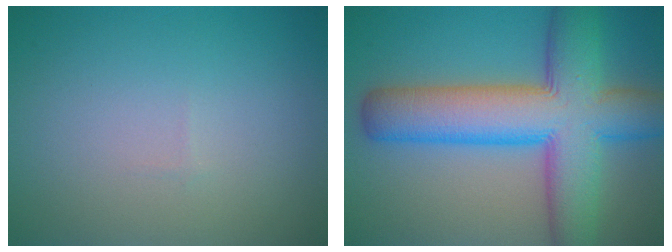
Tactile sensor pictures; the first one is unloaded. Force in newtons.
{"total": 11.8, "press": 11.8, "slide": 0.4}